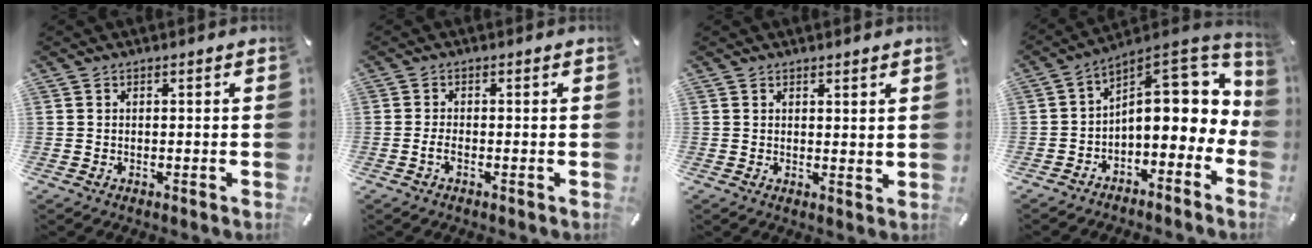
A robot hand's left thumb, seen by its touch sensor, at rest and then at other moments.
{"total": 1.8, "force": [-0.6, 0.7, 1.5], "torque": [-0.027, 0.003, -0.011]}
{"total": 1.6, "force": [1.5, 0.6, 0.1], "torque": [0.013, -0.010, 0.026]}
{"total": 12.7, "force": [2.5, 7.9, 9.7], "torque": [-0.108, -0.035, 0.037]}